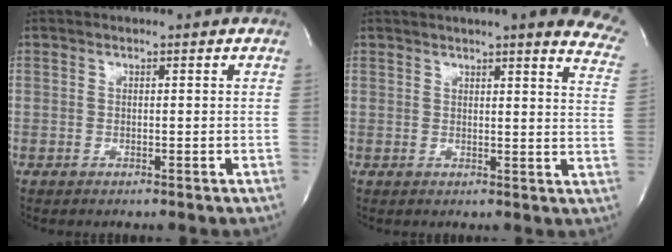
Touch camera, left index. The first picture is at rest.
{"total": 15.6, "force": [12.7, 2.2, 8.7], "torque": [-0.097, -0.020, 0.128]}